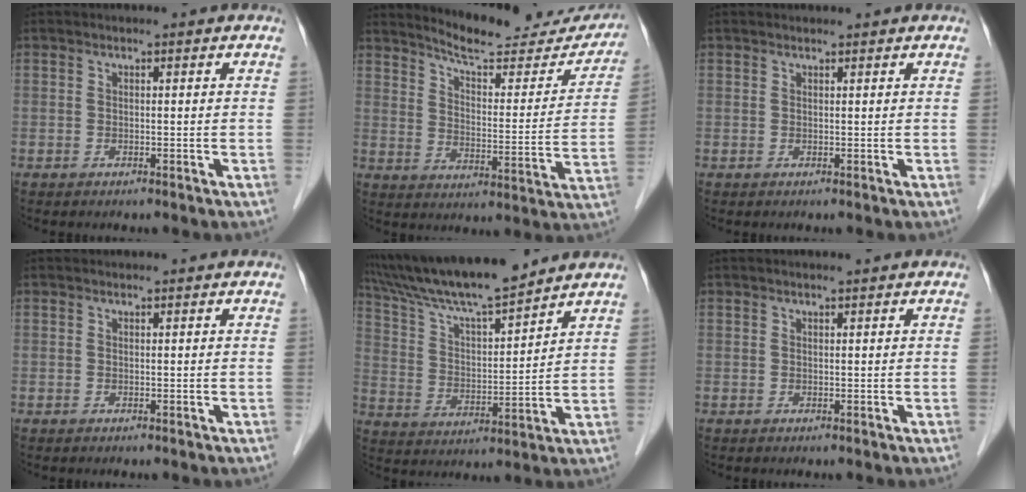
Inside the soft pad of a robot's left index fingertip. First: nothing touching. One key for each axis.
{"total": 18.4, "fx": 17.3, "fy": 3.5, "fz": 5.1, "tx": -0.061, "ty": -0.047, "tz": 0.221}
{"total": 1.3, "fx": 1.3, "fy": 0.1, "fz": 0.3, "tx": -0.005, "ty": 0.011, "tz": 0.020}
{"total": 0.7, "fx": 0.6, "fy": 0.0, "fz": 0.2, "tx": -0.005, "ty": 0.007, "tz": 0.011}
{"total": 15.0, "fx": 13.4, "fy": 0.7, "fz": 6.8, "tx": -0.129, "ty": 0.011, "tz": 0.236}
{"total": 1.2, "fx": 1.0, "fy": 0.0, "fz": 0.7, "tx": -0.010, "ty": 0.007, "tz": 0.017}